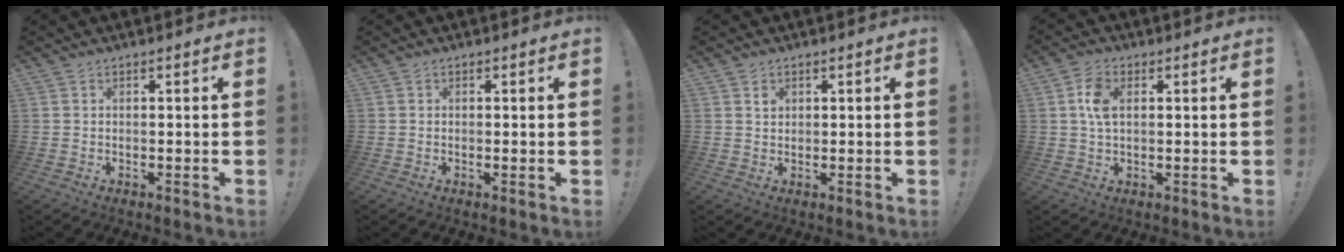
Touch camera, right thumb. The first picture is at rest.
{"total": 0.5, "force": [0.1, 0.2, 0.5], "torque": [-0.006, -0.001, 0.002]}
{"total": 1.5, "force": [0.8, 1.2, 0.4], "torque": [0.005, -0.005, 0.012]}
{"total": 6.4, "force": [1.4, 3.7, 5.0], "torque": [-0.091, 0.002, 0.023]}